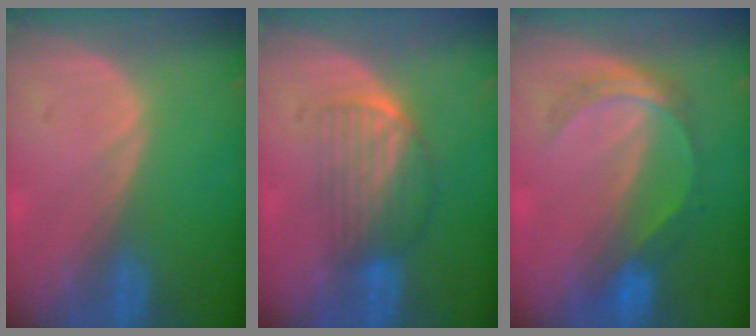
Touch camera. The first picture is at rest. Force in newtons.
{"total": 6.9, "press": 5.8, "slide": 3.7}
{"total": 5.3, "press": 5.0, "slide": 1.6}